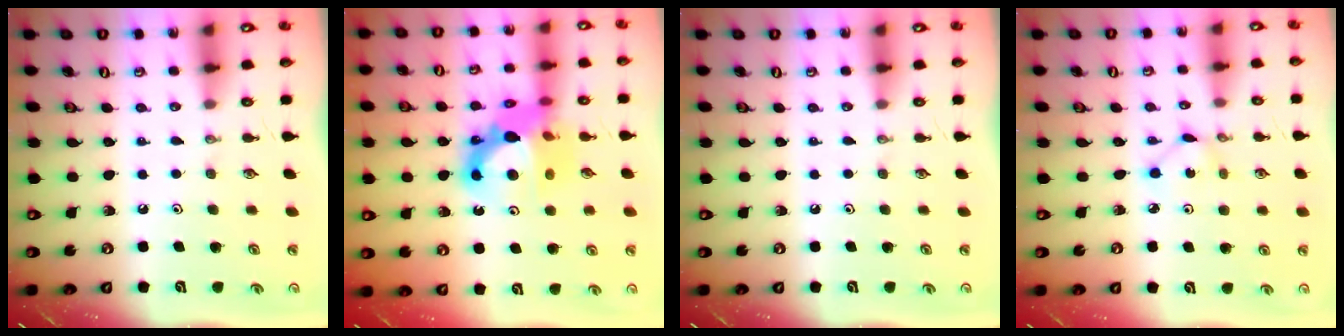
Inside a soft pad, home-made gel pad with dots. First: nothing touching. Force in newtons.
{"total": 13.8, "press": 13.6, "slide": 2.4}
{"total": 0.0}
{"total": 2.0, "press": 1.9, "slide": 0.2}